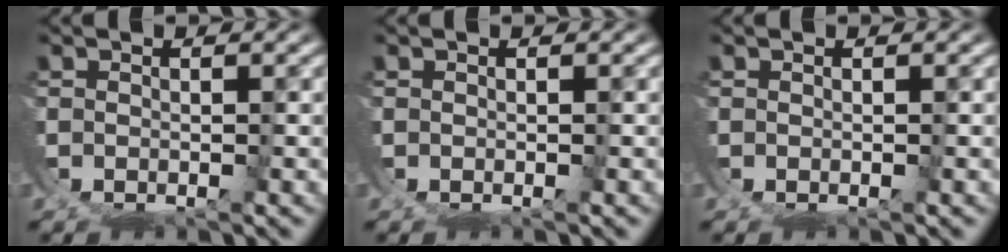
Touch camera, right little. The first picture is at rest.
{"total": 0.0}
{"total": 0.0}